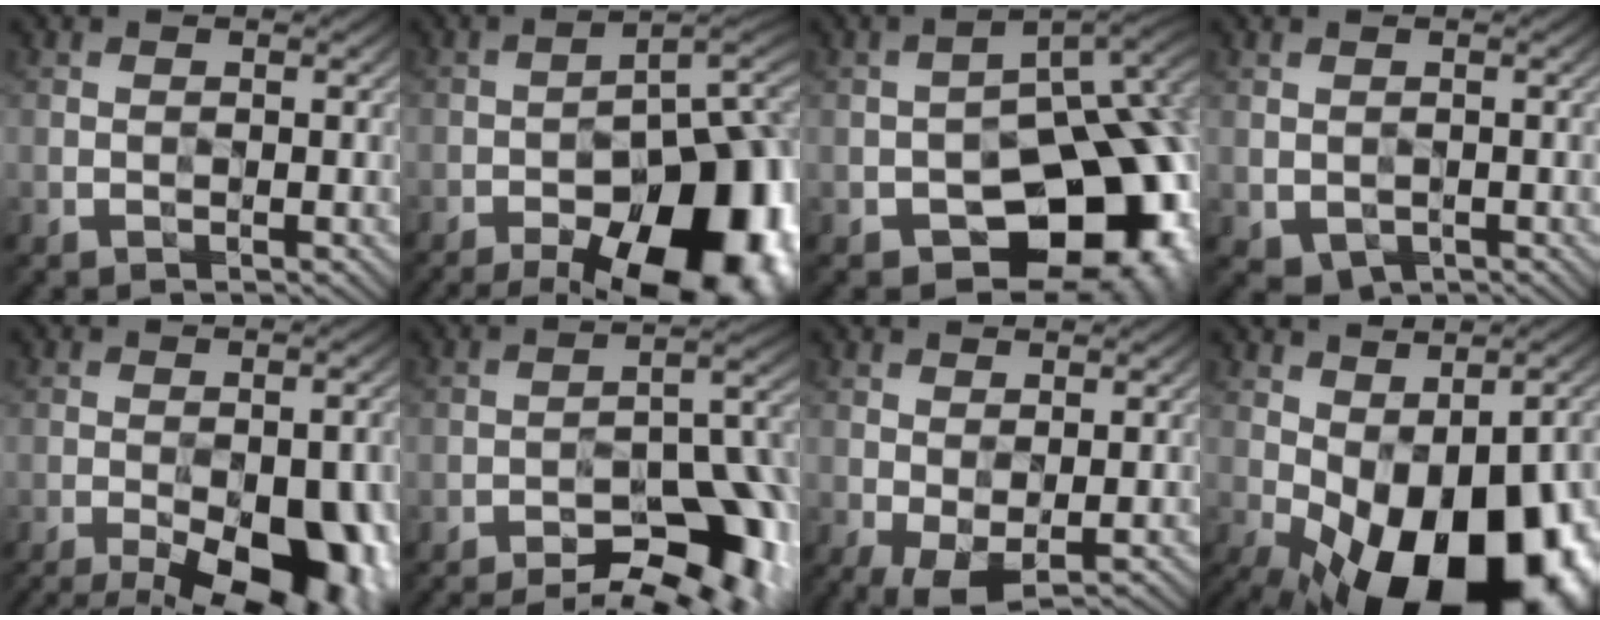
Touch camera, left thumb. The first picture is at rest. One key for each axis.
{"total": 20.9, "fx": -12.3, "fy": 8.7, "fz": 14.4, "tx": -0.150, "ty": -0.002, "tz": -0.153}
{"total": 17.2, "fx": -7.3, "fy": 10.5, "fz": 11.5, "tx": -0.115, "ty": -0.005, "tz": -0.084}
{"total": 2.7, "fx": -0.8, "fy": 2.2, "fz": 1.2, "tx": -0.013, "ty": -0.011, "tz": -0.010}
{"total": 18.4, "fx": -9.8, "fy": 8.6, "fz": 12.9, "tx": -0.146, "ty": -0.016, "tz": -0.108}
{"total": 15.6, "fx": -11.1, "fy": 5.3, "fz": 9.6, "tx": -0.101, "ty": 0.010, "tz": -0.146}
{"total": 4.8, "fx": -0.8, "fy": 2.7, "fz": 3.9, "tx": -0.086, "ty": -0.001, "tz": -0.017}
{"total": 20.6, "fx": -7.8, "fy": 11.7, "fz": 15.1, "tx": -0.204, "ty": -0.044, "tz": -0.074}